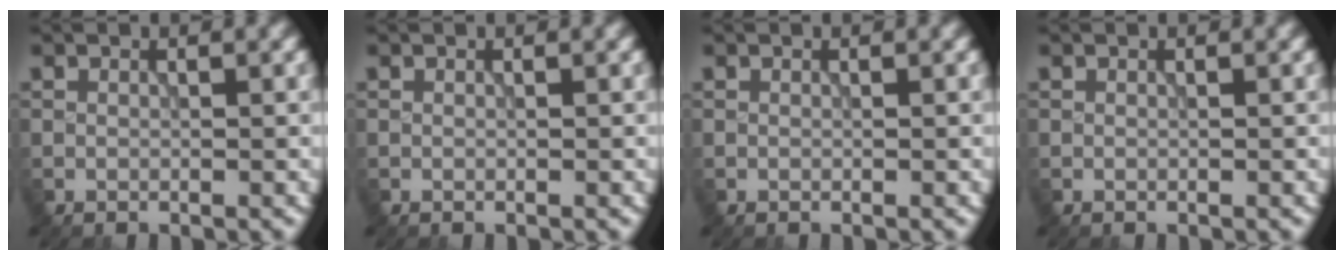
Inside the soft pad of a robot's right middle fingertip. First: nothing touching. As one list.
[{"total": 0.0}, {"total": 0.0}, {"total": 0.0}]